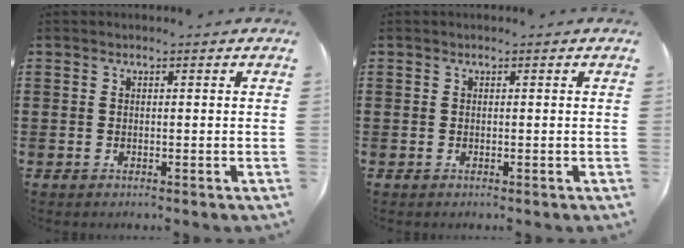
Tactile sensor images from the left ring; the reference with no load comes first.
{"total": 0.0}